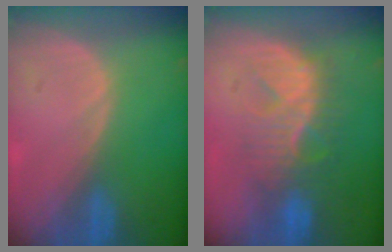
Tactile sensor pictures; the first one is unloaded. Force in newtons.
{"total": 8.2, "press": 8.1, "slide": 1.5}